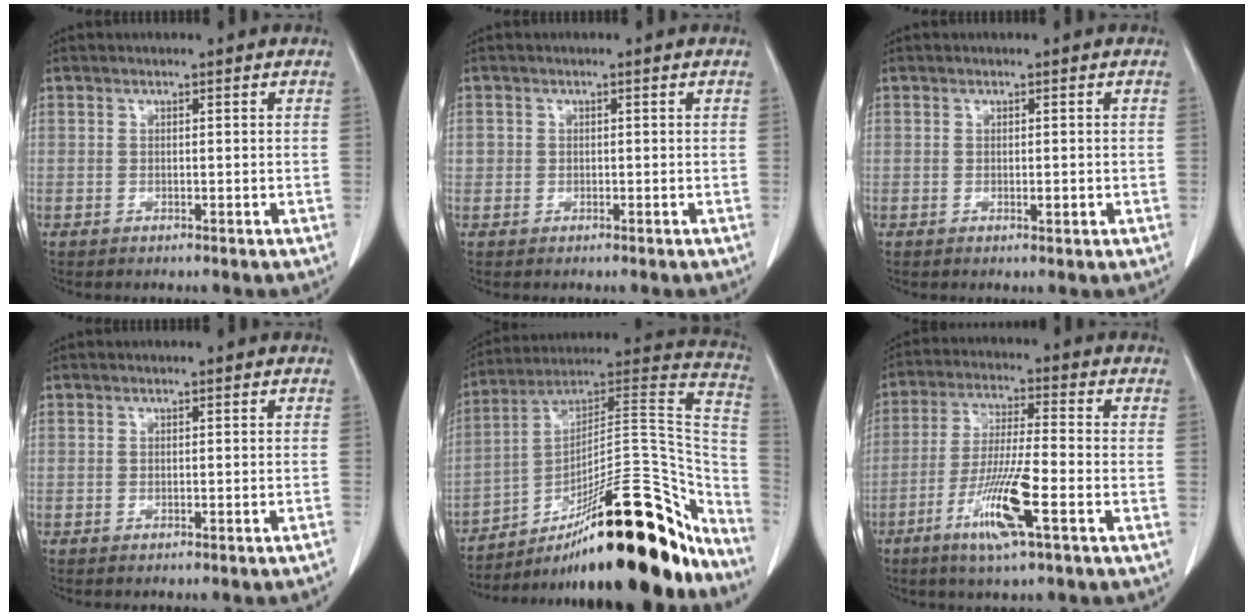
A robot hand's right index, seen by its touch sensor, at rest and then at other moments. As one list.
[{"total": 1.1, "force": [0.0, 1.1, 0.1], "torque": [0.006, 0.005, -0.001]}, {"total": 1.2, "force": [-0.2, 0.4, 1.1], "torque": [-0.015, -0.001, 0.000]}, {"total": 1.8, "force": [-1.5, -0.5, 0.8], "torque": [-0.011, 0.010, -0.020]}, {"total": 32.0, "force": [-20.5, 7.6, 23.3], "torque": [-0.255, 0.029, -0.300]}, {"total": 11.0, "force": [-4.9, 0.3, 9.9], "torque": [-0.194, -0.017, -0.093]}]